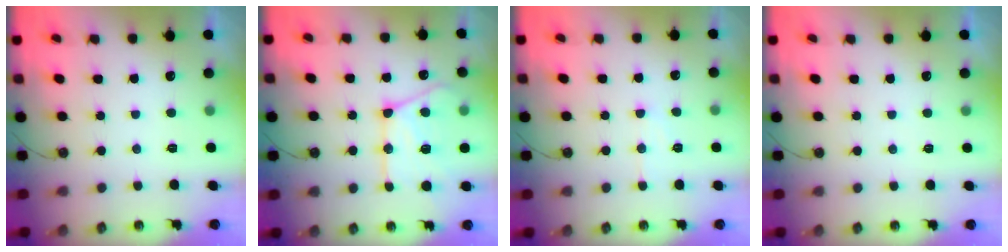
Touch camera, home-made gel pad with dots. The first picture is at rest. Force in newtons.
{"total": 17.7, "press": 17.6, "slide": 1.6}
{"total": 7.7, "press": 7.6, "slide": 0.4}
{"total": 3.0, "press": 3.0, "slide": 0.3}